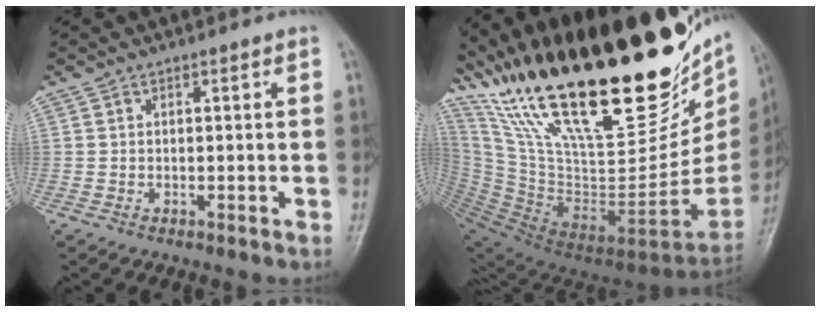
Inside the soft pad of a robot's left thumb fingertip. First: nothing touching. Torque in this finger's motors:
{"motor_torque": [2.76, 1.04, 0.84, -1.93, 0.74]}